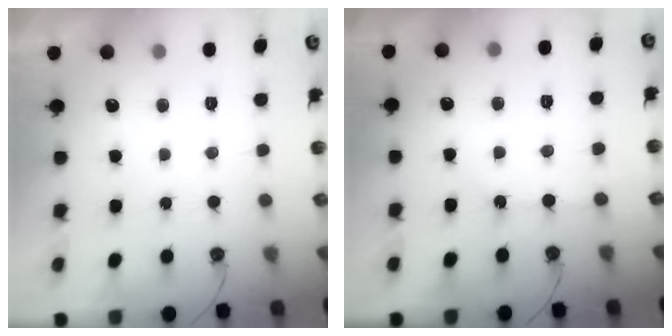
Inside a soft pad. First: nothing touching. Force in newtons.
{"total": 1.9, "press": 1.8, "slide": 0.4}